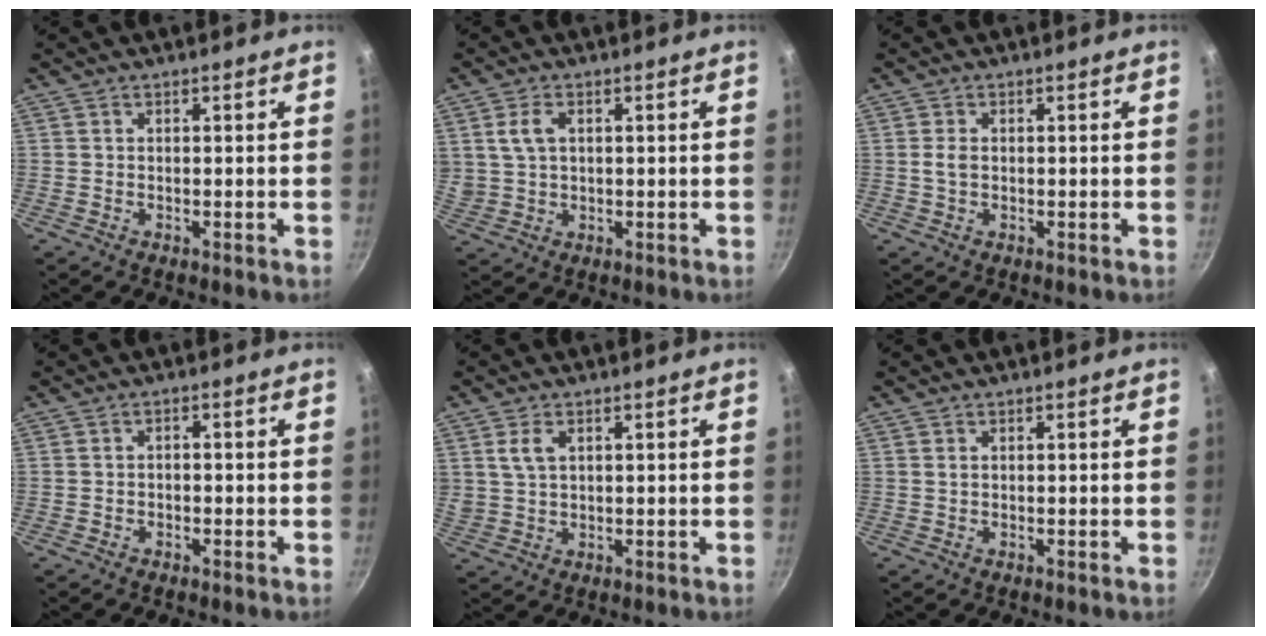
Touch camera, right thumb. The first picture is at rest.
{"total": 5.2, "force": [1.5, 3.5, 3.5], "torque": [-0.059, 0.002, 0.034]}
{"total": 2.0, "force": [0.0, 1.2, 1.5], "torque": [-0.027, 0.004, 0.000]}
{"total": 1.3, "force": [-0.7, 0.9, 0.6], "torque": [-0.013, 0.008, -0.013]}
{"total": 4.3, "force": [1.7, 2.7, 2.9], "torque": [-0.047, -0.003, 0.037]}
{"total": 0.0}